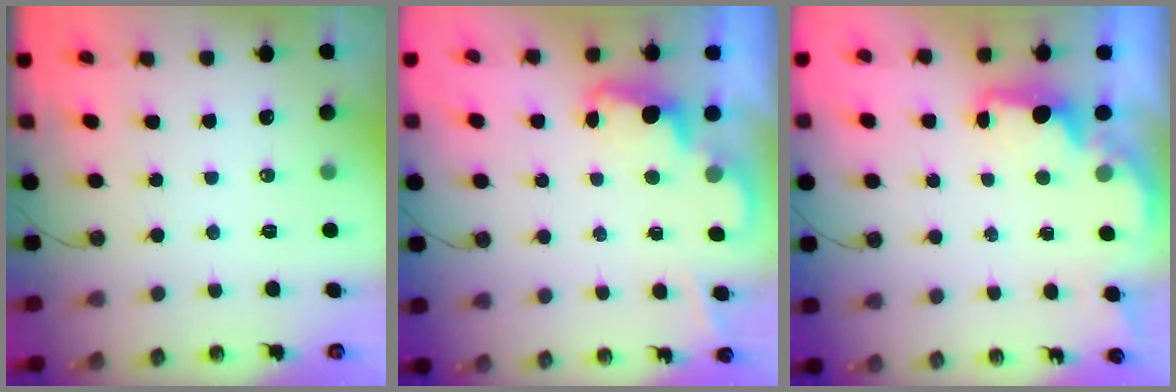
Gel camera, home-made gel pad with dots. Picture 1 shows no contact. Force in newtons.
{"total": 2.3, "press": 2.2, "slide": 0.6}
{"total": 2.5, "press": 2.4, "slide": 0.8}